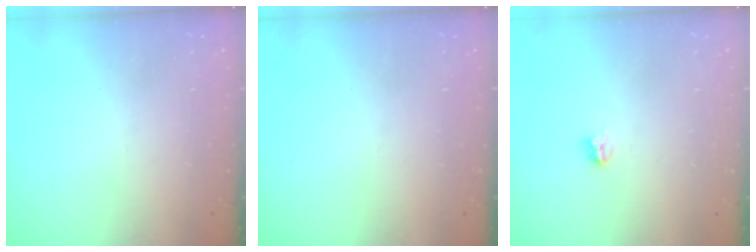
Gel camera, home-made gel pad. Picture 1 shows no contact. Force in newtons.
{"total": 0.0}
{"total": 3.0, "press": 3.0, "slide": 0.3}